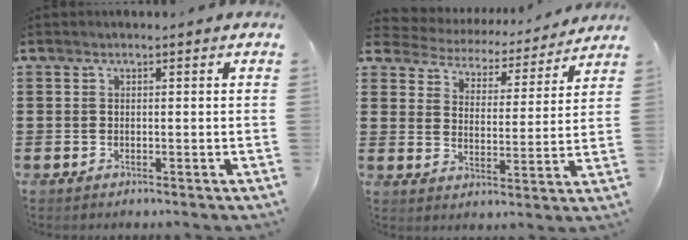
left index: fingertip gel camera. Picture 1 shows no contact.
{"total": 4.0, "force": [4.0, 0.5, -0.4], "torque": [-0.023, -0.035, 0.061]}